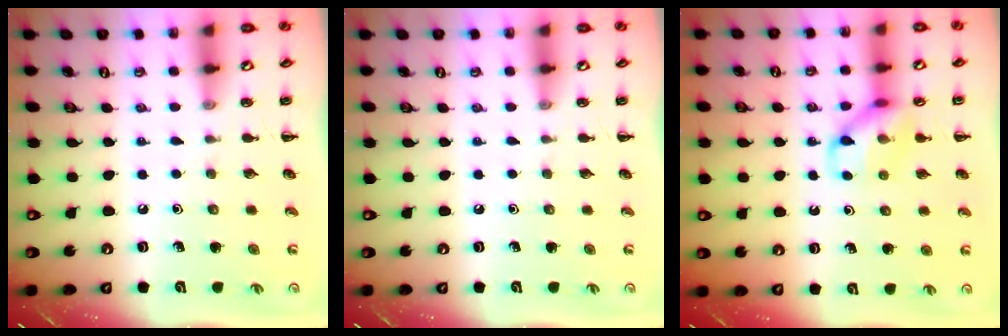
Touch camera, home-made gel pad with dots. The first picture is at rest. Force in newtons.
{"total": 0.0}
{"total": 12.8, "press": 12.7, "slide": 1.5}